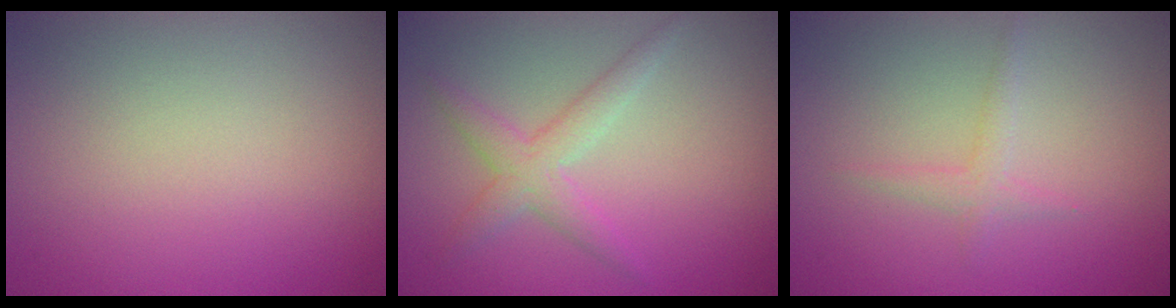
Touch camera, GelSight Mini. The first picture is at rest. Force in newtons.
{"total": 2.6, "press": 2.6, "slide": 0.1}
{"total": 1.3, "press": 1.3, "slide": 0.1}